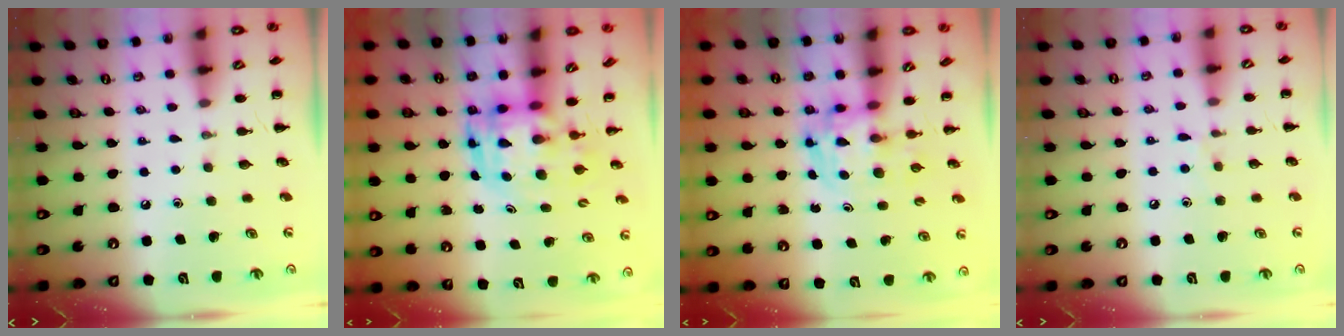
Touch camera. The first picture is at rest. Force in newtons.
{"total": 3.9, "press": 3.8, "slide": 0.8}
{"total": 3.7, "press": 3.7, "slide": 0.6}
{"total": 5.0, "press": 4.7, "slide": 1.9}